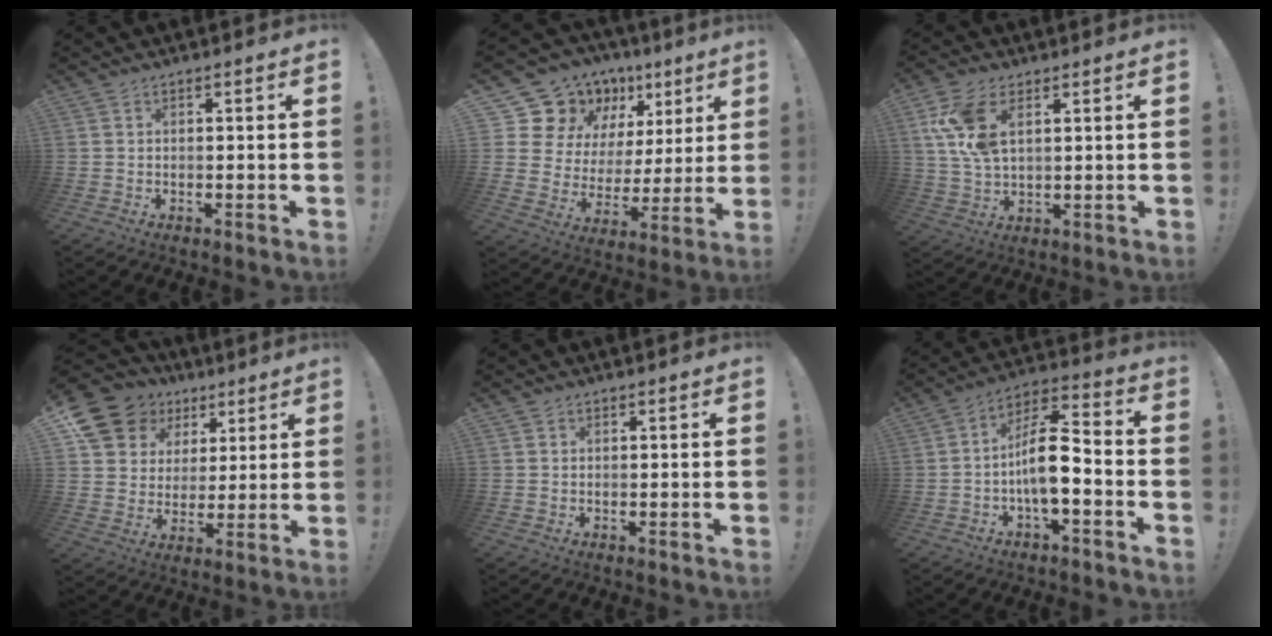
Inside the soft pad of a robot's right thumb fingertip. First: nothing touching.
{"total": 15.2, "force": [10.6, 9.9, 4.7], "torque": [-0.072, -0.083, 0.218]}
{"total": 11.2, "force": [4.3, 6.2, 8.3], "torque": [-0.168, -0.007, 0.082]}
{"total": 15.2, "force": [8.7, 11.3, 5.4], "torque": [-0.091, -0.049, 0.182]}
{"total": 0.6, "force": [0.3, 0.4, 0.0], "torque": [0.006, -0.002, 0.006]}
{"total": 13.3, "force": [-2.9, 5.6, 11.7], "torque": [-0.204, 0.018, -0.051]}